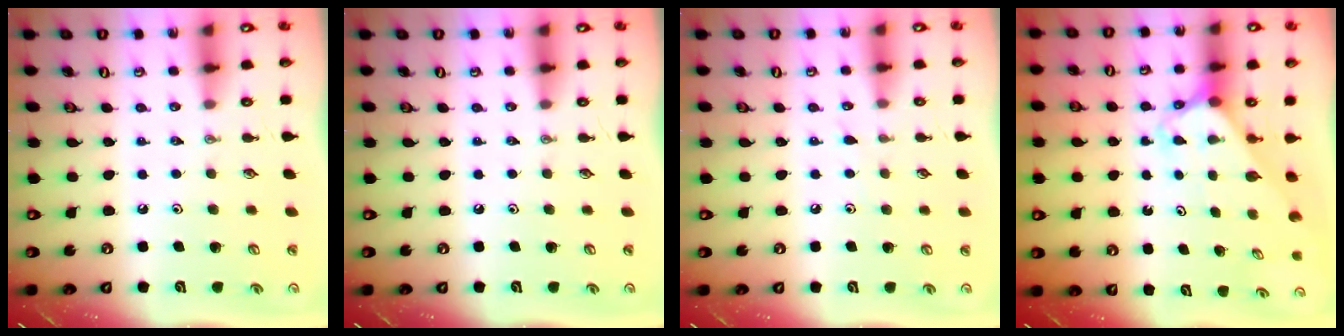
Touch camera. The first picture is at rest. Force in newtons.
{"total": 0.0}
{"total": 2.5, "press": 2.4, "slide": 0.3}
{"total": 2.7, "press": 2.7, "slide": 0.2}